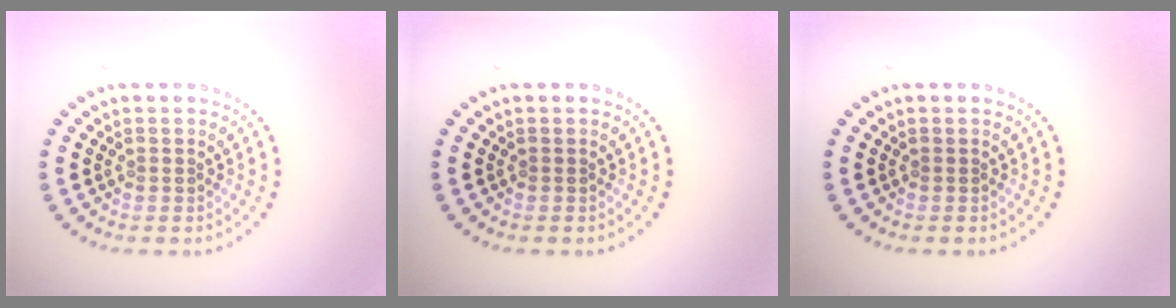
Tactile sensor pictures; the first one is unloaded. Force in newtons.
{"total": 0.0}
{"total": 0.0}